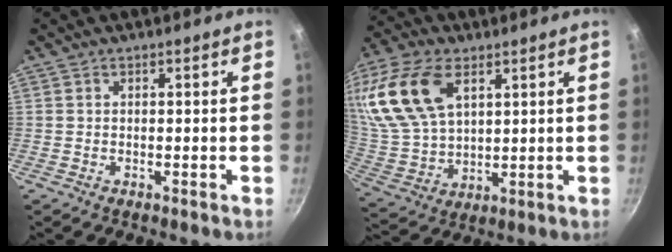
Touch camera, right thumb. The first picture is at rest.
{"total": 22.5, "force": [9.4, 13.6, 15.3], "torque": [-0.327, 0.001, 0.189]}